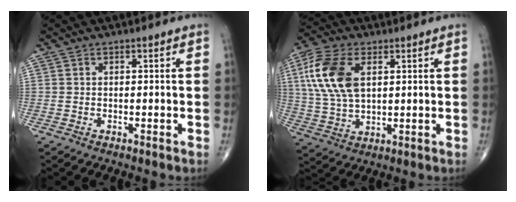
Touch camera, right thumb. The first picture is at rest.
{"total": 14.0, "force": [3.9, 7.9, 11.0], "torque": [-0.237, -0.001, 0.078]}